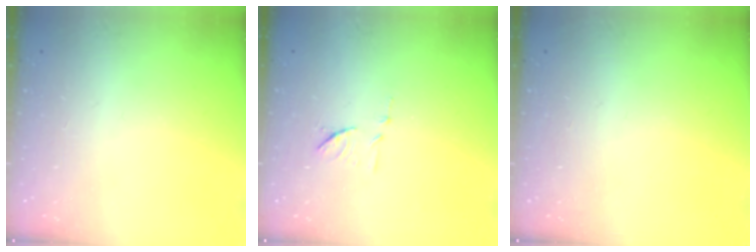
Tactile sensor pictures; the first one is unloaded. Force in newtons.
{"total": 8.1, "press": 8.0, "slide": 0.7}
{"total": 0.0}